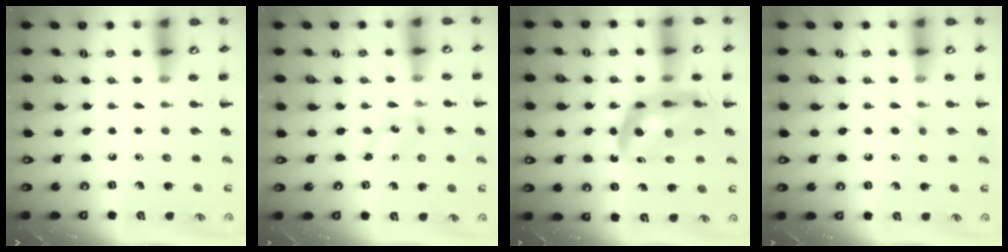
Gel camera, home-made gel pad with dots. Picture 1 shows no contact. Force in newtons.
{"total": 1.2, "press": 1.2, "slide": 0.1}
{"total": 13.9, "press": 13.4, "slide": 3.9}
{"total": 3.2, "press": 2.9, "slide": 1.4}